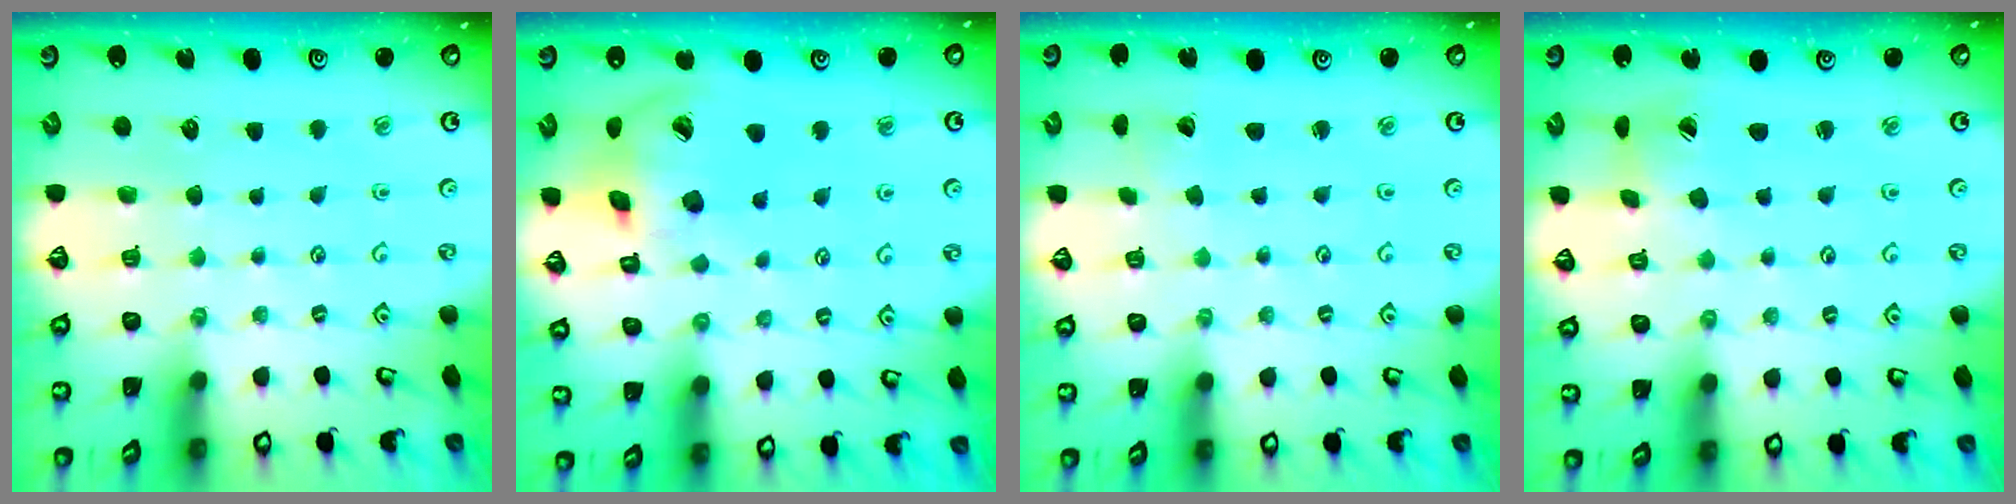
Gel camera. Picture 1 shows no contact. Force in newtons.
{"total": 17.5, "press": 17.4, "slide": 2.5}
{"total": 1.7, "press": 1.7, "slide": 0.1}
{"total": 3.7, "press": 3.7, "slide": 0.5}